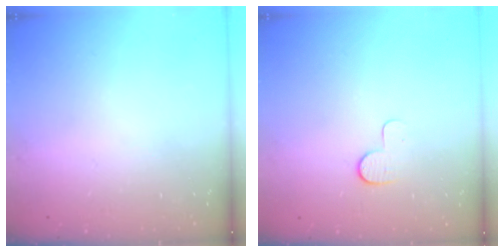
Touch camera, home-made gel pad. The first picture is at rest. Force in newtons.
{"total": 7.6, "press": 7.5, "slide": 0.7}